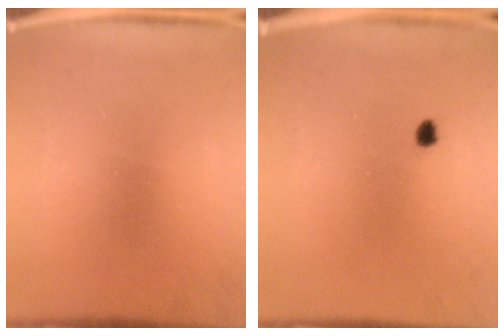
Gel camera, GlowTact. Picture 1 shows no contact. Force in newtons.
{"total": 1.3}